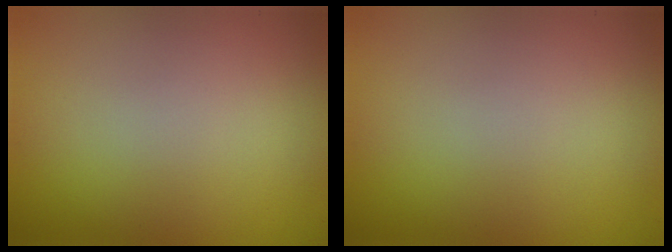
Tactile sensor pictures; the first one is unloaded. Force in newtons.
{"total": 0.0}